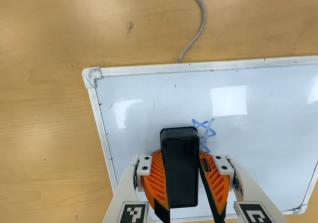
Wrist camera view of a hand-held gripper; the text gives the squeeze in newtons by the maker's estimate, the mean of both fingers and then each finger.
{"total": 12.6, "left": 13.7, "right": 11.5}